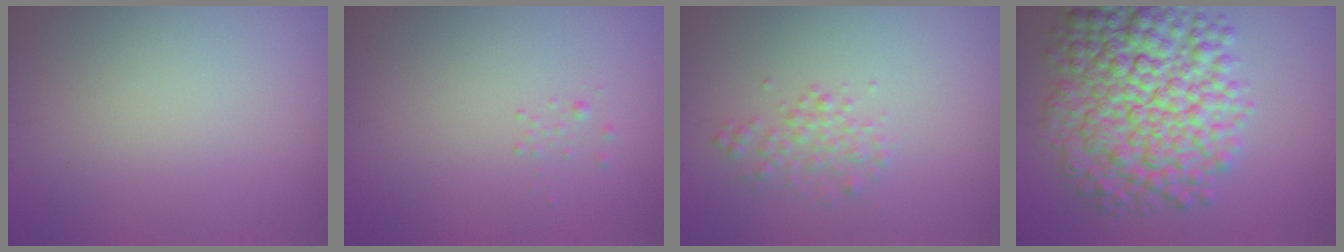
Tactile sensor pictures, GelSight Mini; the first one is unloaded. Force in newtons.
{"total": 0.7, "press": 0.7, "slide": 0.1}
{"total": 1.7, "press": 1.7, "slide": 0.0}
{"total": 10.5, "press": 10.5, "slide": 0.1}